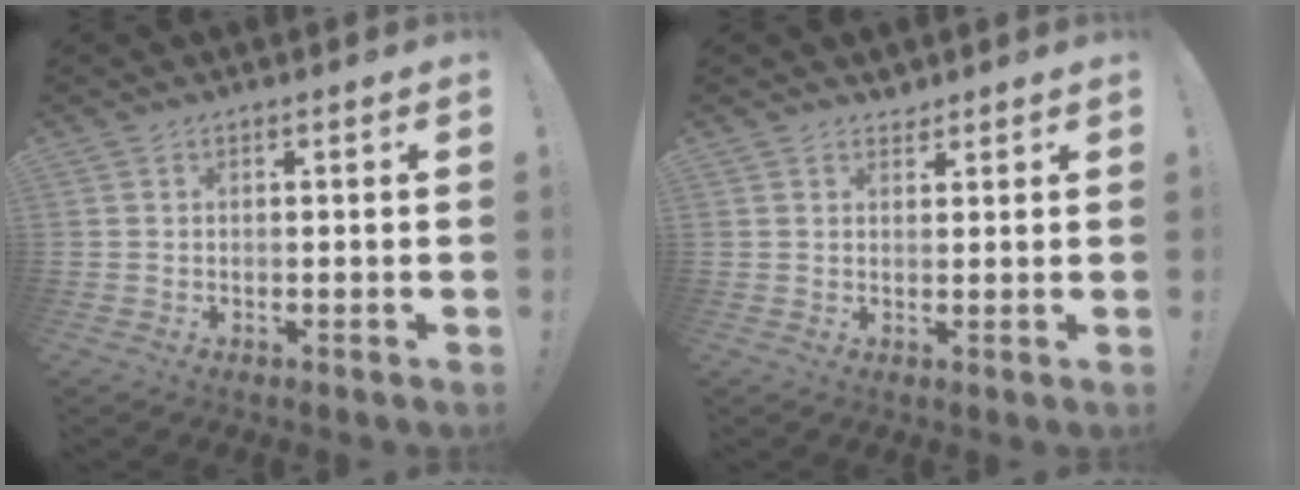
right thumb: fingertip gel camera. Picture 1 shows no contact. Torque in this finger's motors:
{"motor_torque": [-0.09, -0.09, 0.01, -0.01, 0.00]}